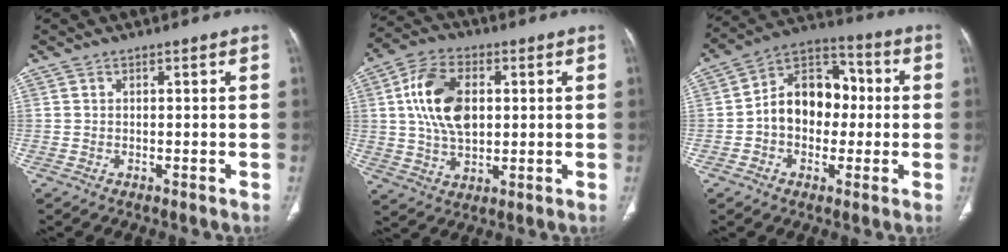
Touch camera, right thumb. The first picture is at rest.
{"total": 13.4, "force": [2.3, 8.2, 10.3], "torque": [-0.184, 0.004, 0.040]}
{"total": 14.0, "force": [-0.4, 10.3, 9.5], "torque": [-0.111, 0.040, -0.016]}